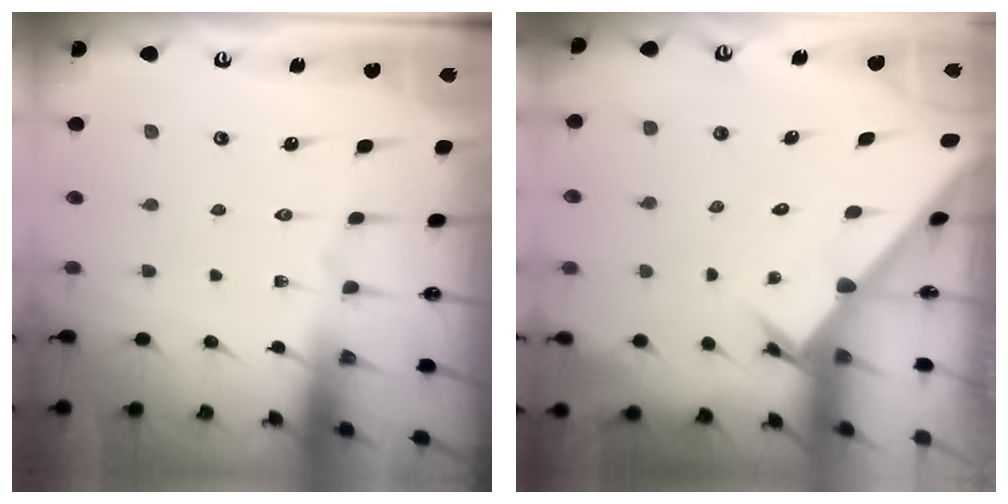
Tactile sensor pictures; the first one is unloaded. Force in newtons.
{"total": 2.4, "press": 2.4, "slide": 0.1}